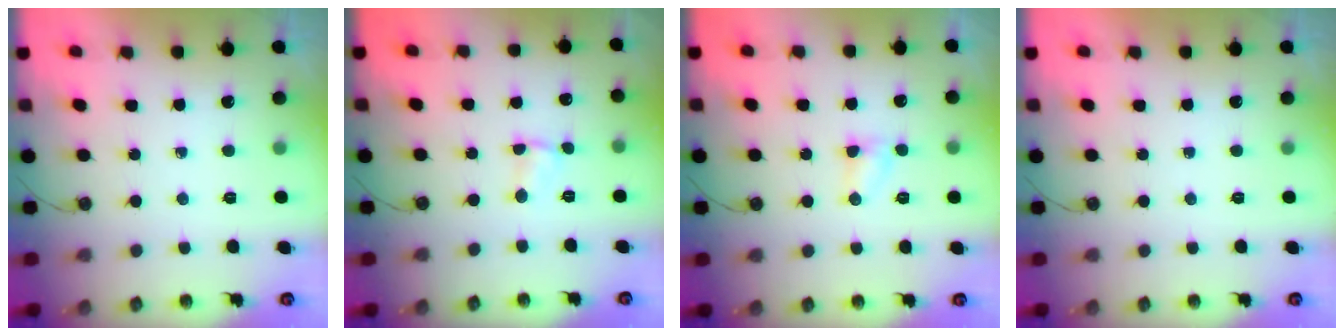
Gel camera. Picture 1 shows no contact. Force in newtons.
{"total": 1.5, "press": 1.5, "slide": 0.1}
{"total": 3.0, "press": 3.0, "slide": 0.3}
{"total": 0.0}